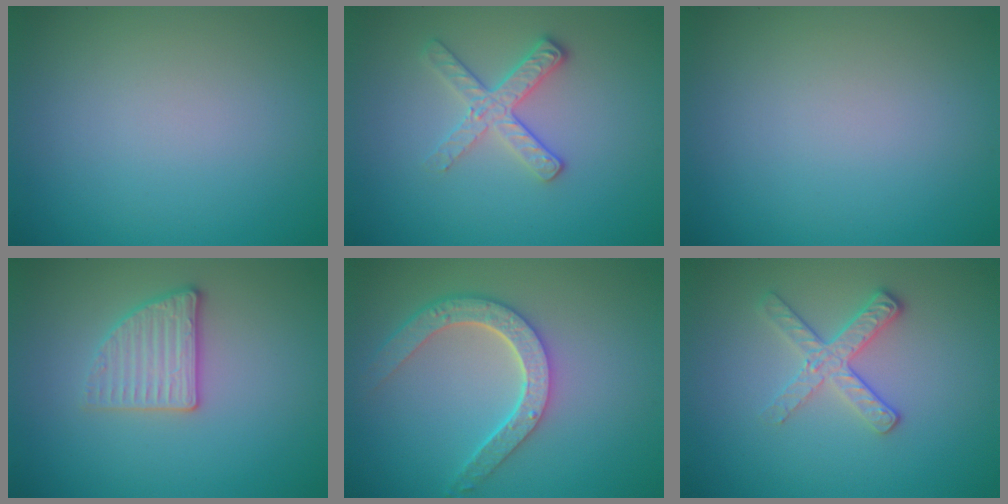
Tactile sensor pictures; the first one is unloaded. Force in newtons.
{"total": 2.7, "press": 2.4, "slide": 1.2}
{"total": 0.0}
{"total": 2.7, "press": 2.6, "slide": 0.8}
{"total": 5.0, "press": 4.1, "slide": 3.0}
{"total": 2.7, "press": 2.5, "slide": 1.1}